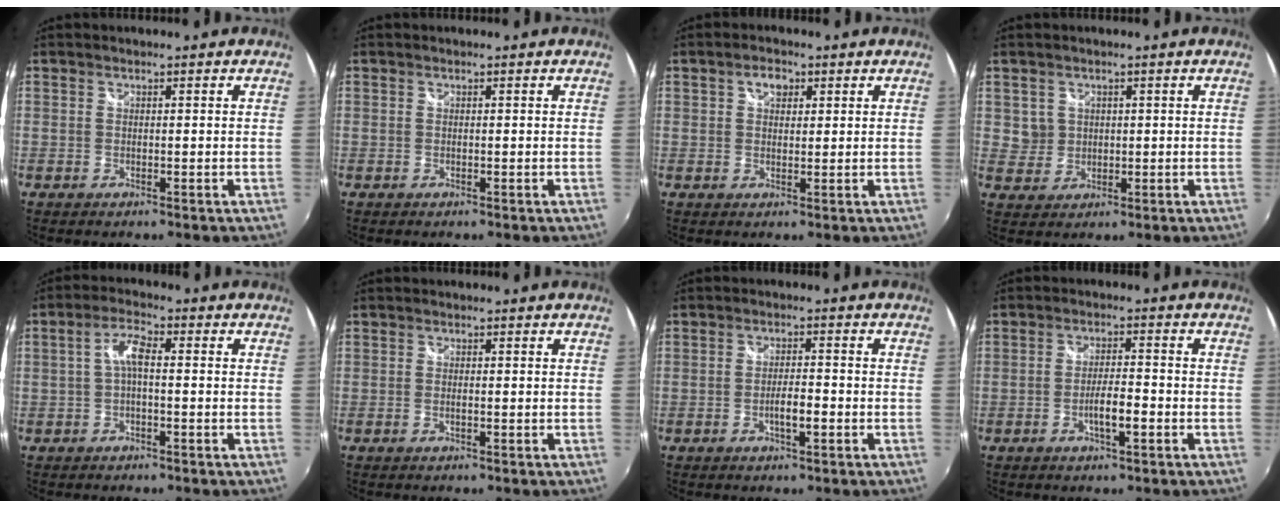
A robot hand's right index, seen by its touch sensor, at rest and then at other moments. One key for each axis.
{"total": 0.0}
{"total": 3.1, "fx": 1.3, "fy": 2.1, "fz": 1.8, "tx": -0.024, "ty": 0.009, "tz": 0.021}
{"total": 3.4, "fx": 0.9, "fy": 3.3, "fz": 0.4, "tx": 0.000, "ty": 0.008, "tz": 0.018}
{"total": 4.2, "fx": -0.3, "fy": 1.3, "fz": 3.9, "tx": -0.080, "ty": 0.013, "tz": -0.007}
{"total": 0.6, "fx": -0.2, "fy": 0.1, "fz": 0.6, "tx": -0.013, "ty": 0.000, "tz": -0.005}
{"total": 3.4, "fx": -1.3, "fy": 0.8, "fz": 3.0, "tx": -0.055, "ty": 0.000, "tz": -0.023}
{"total": 4.5, "fx": -1.8, "fy": 0.8, "fz": 4.0, "tx": -0.075, "ty": 0.000, "tz": -0.031}